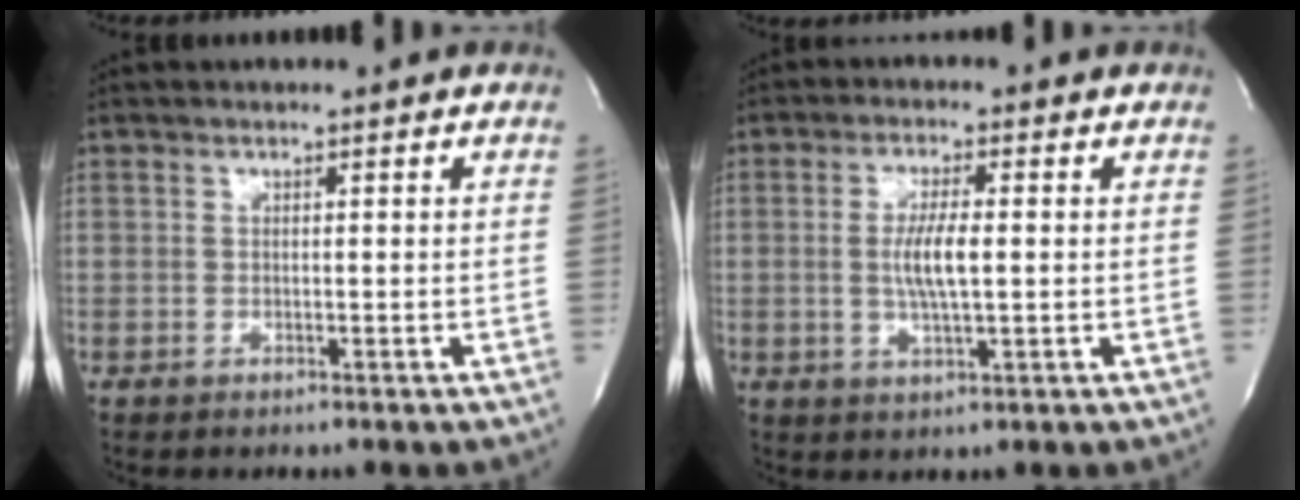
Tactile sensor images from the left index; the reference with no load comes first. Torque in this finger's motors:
{"motor_torque": [0.67, 0.06, 0.17, 0.05]}